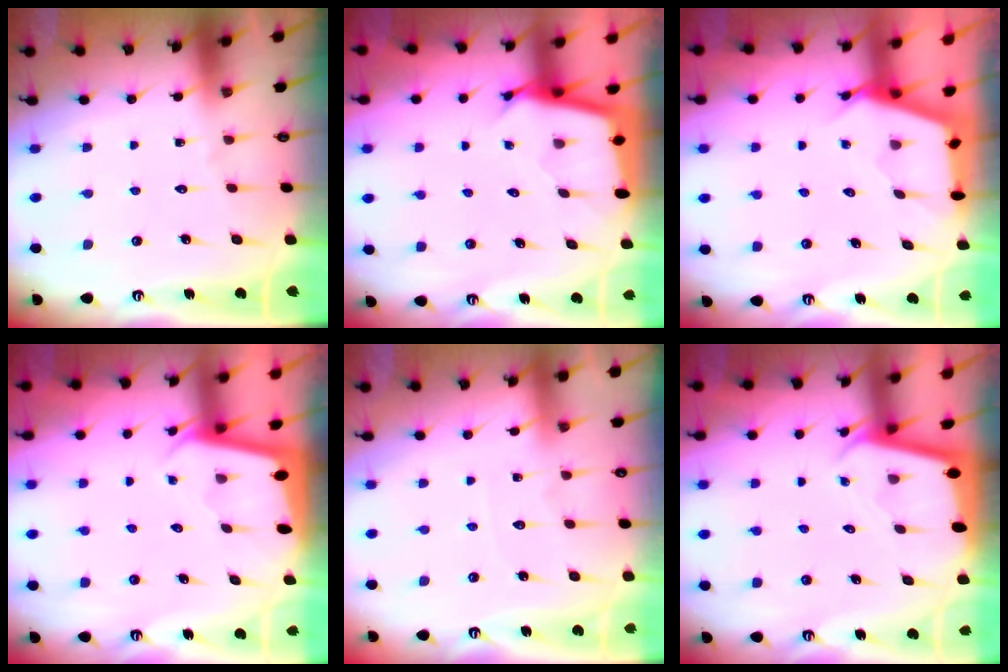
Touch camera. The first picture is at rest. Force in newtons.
{"total": 2.7, "press": 2.7, "slide": 0.1}
{"total": 2.7, "press": 2.7, "slide": 0.3}
{"total": 1.9, "press": 1.9, "slide": 0.1}
{"total": 3.5, "press": 3.5, "slide": 0.2}
{"total": 1.7, "press": 1.7, "slide": 0.1}